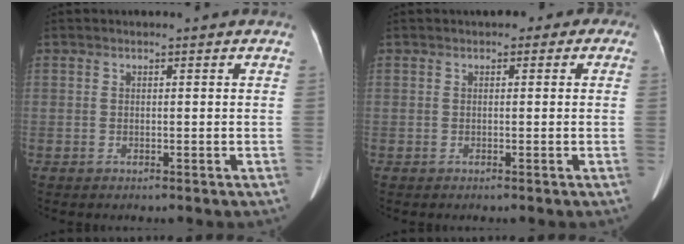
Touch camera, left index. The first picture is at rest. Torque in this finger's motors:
{"motor_torque": [0.02, -0.02, -0.04, -0.10]}